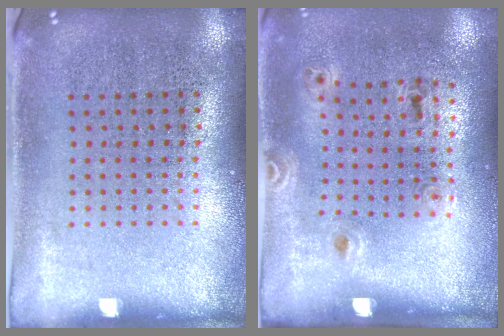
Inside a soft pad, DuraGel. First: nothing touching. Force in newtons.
{"total": 1.3, "press": 0.8, "slide": 1.1}